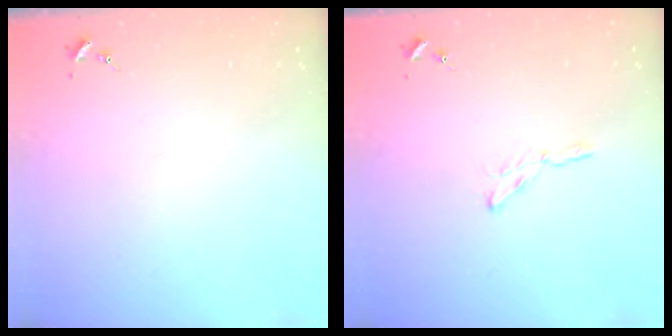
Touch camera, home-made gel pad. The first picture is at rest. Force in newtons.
{"total": 2.4, "press": 2.4, "slide": 0.2}